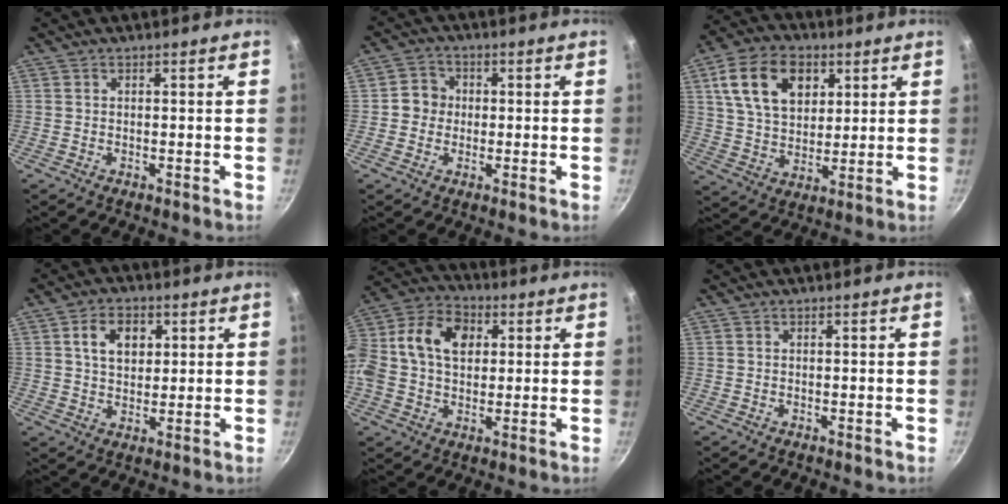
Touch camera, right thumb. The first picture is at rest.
{"total": 4.6, "force": [-0.1, 4.3, 1.5], "torque": [0.003, 0.009, -0.012]}
{"total": 15.2, "force": [5.6, 10.3, 9.7], "torque": [-0.147, -0.005, 0.097]}
{"total": 6.3, "force": [2.0, 4.4, 4.1], "torque": [-0.051, -0.001, 0.033]}
{"total": 16.8, "force": [2.6, 12.0, 11.4], "torque": [-0.201, 0.030, 0.026]}
{"total": 0.0}